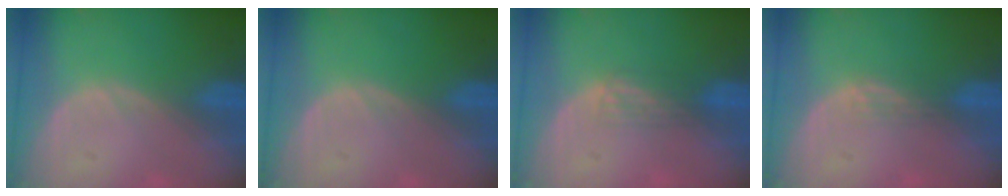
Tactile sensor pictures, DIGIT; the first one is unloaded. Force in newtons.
{"total": 0.0}
{"total": 2.2, "press": 1.8, "slide": 1.2}
{"total": 1.8, "press": 1.3, "slide": 1.2}